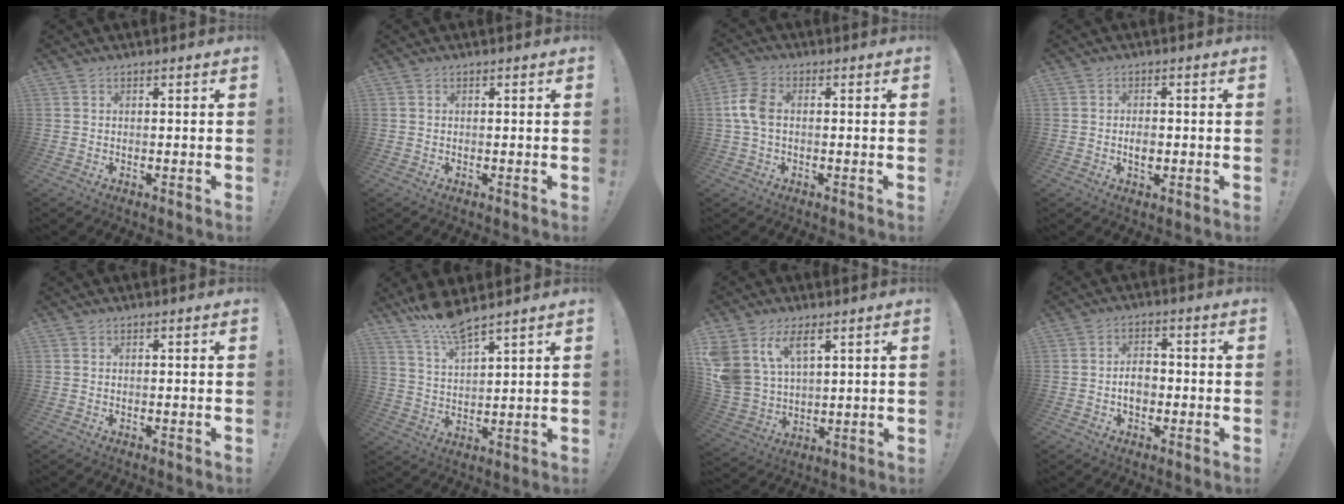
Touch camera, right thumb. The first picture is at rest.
{"total": 0.0}
{"total": 7.2, "force": [-0.2, 4.3, 5.7], "torque": [-0.125, 0.007, -0.001]}
{"total": 3.4, "force": [-0.8, 2.0, 2.6], "torque": [-0.038, -0.003, -0.017]}
{"total": 0.0}
{"total": 8.9, "force": [7.8, 1.1, 4.0], "torque": [-0.085, -0.045, 0.143]}
{"total": 11.1, "force": [6.4, 6.5, 6.3], "torque": [-0.148, -0.032, 0.126]}
{"total": 5.7, "force": [-1.2, 3.9, 3.9], "torque": [-0.063, 0.007, -0.024]}